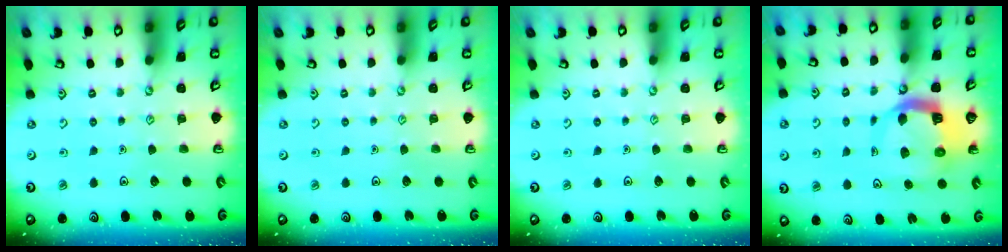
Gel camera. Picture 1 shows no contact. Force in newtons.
{"total": 0.0}
{"total": 0.0}
{"total": 10.4, "press": 10.4, "slide": 1.3}